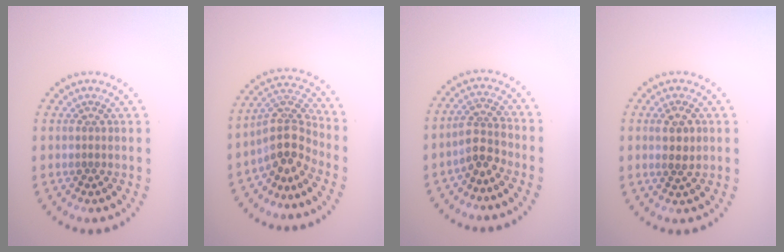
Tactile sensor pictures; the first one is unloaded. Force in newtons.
{"total": 3.9, "press": 3.2, "slide": 2.1}
{"total": 2.7, "press": 2.4, "slide": 1.2}
{"total": 2.3, "press": 2.2, "slide": 0.5}